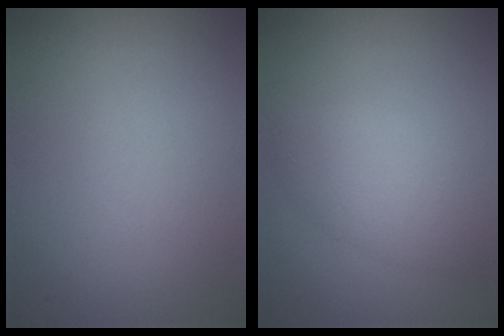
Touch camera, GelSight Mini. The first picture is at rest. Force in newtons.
{"total": 4.0, "press": 4.0, "slide": 0.2}